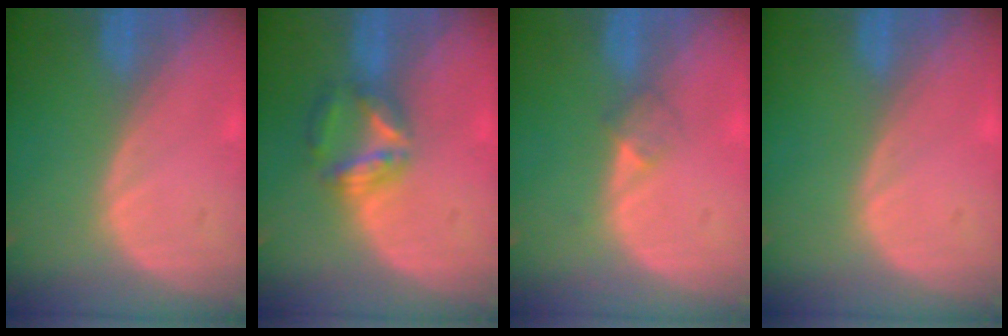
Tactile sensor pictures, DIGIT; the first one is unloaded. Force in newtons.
{"total": 5.7, "press": 5.4, "slide": 2.0}
{"total": 2.1, "press": 1.8, "slide": 1.0}
{"total": 0.0}